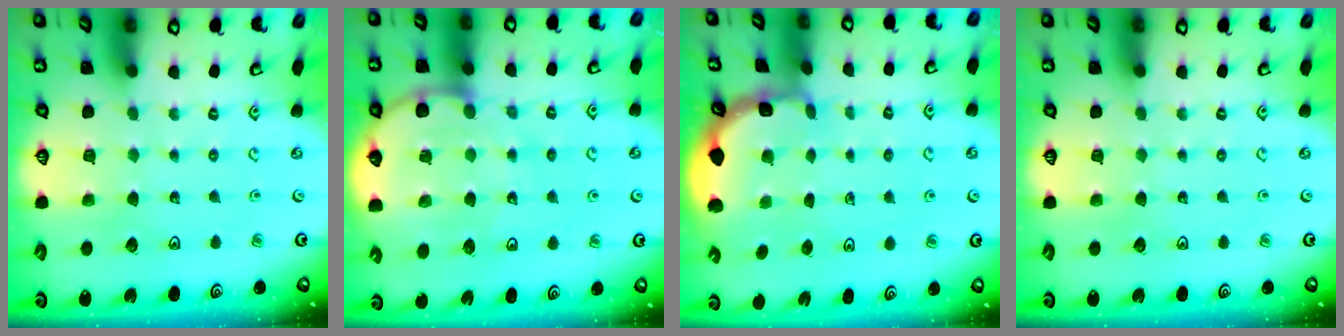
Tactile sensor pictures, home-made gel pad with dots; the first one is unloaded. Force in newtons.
{"total": 9.6, "press": 9.1, "slide": 2.9}
{"total": 2.0, "press": 2.0, "slide": 0.3}
{"total": 0.0}